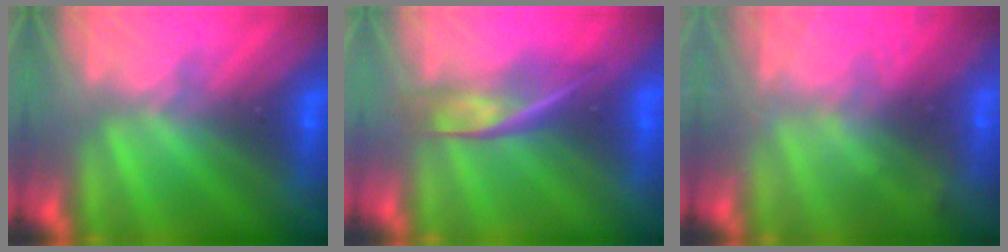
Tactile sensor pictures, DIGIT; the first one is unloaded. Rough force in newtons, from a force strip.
{"total": 2.4}
{"total": 2.1}